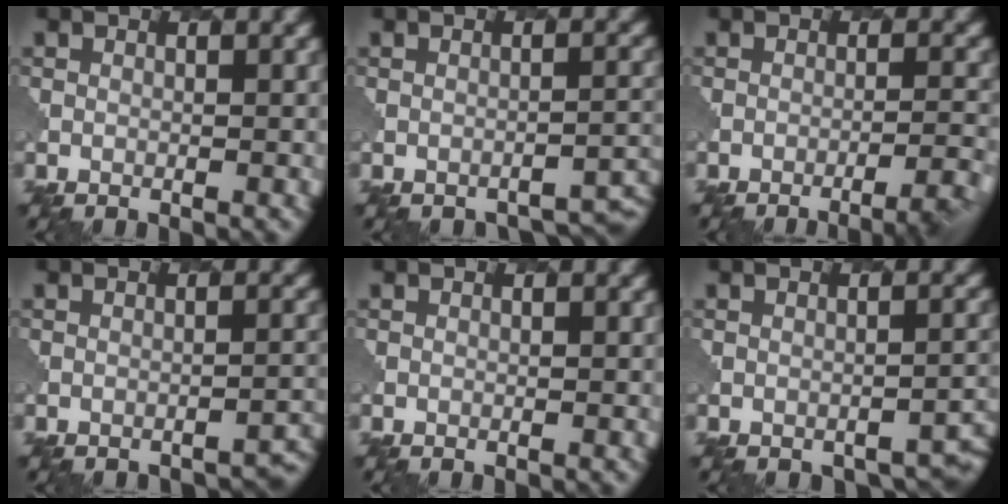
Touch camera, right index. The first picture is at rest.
{"total": 3.3, "force": [-3.2, 0.5, 0.8], "torque": [-0.009, 0.001, -0.040]}
{"total": 4.1, "force": [-2.9, 0.9, 2.8], "torque": [-0.038, 0.008, -0.041]}
{"total": 2.6, "force": [-2.4, 0.4, 0.8], "torque": [-0.002, 0.009, -0.030]}
{"total": 0.0}
{"total": 2.6, "force": [-2.3, 0.8, 0.8], "torque": [-0.013, -0.001, -0.024]}